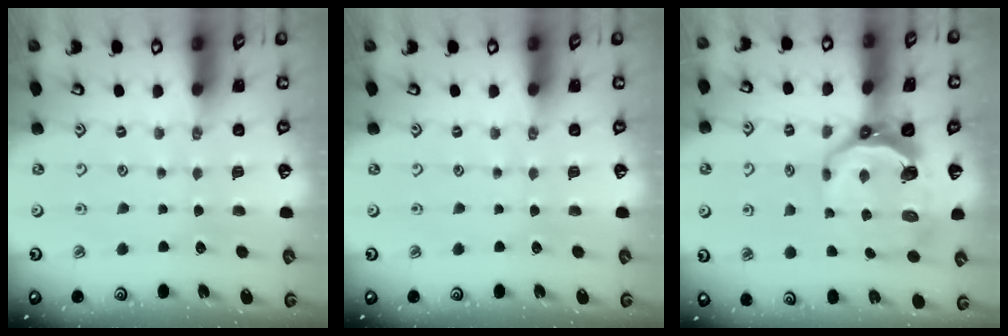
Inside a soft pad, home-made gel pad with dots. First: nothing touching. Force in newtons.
{"total": 0.0}
{"total": 11.5, "press": 10.6, "slide": 4.4}